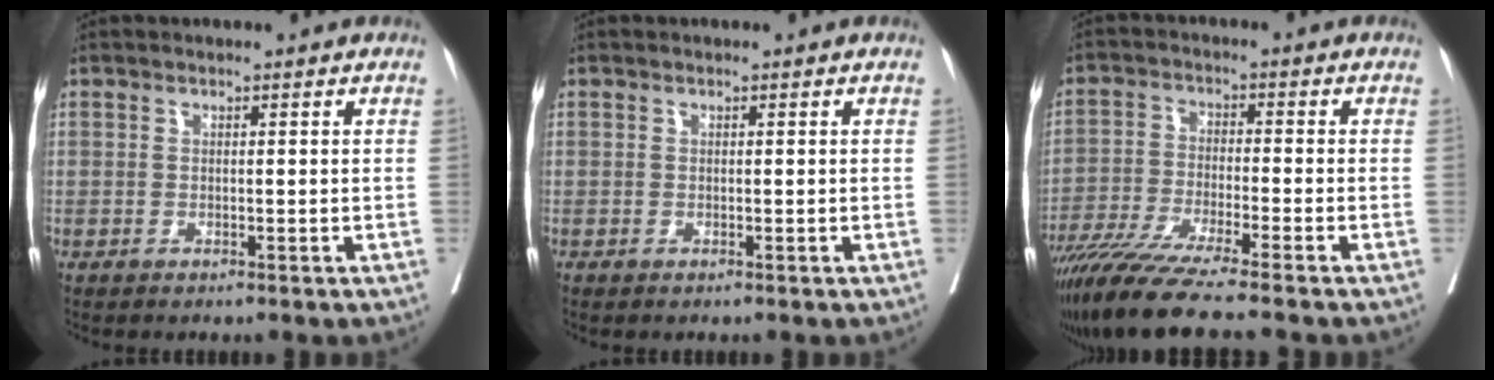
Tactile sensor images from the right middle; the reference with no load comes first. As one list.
[{"total": 0.0}, {"total": 12.3, "force": [-10.1, -1.1, 6.9], "torque": [-0.111, -0.041, -0.171]}]